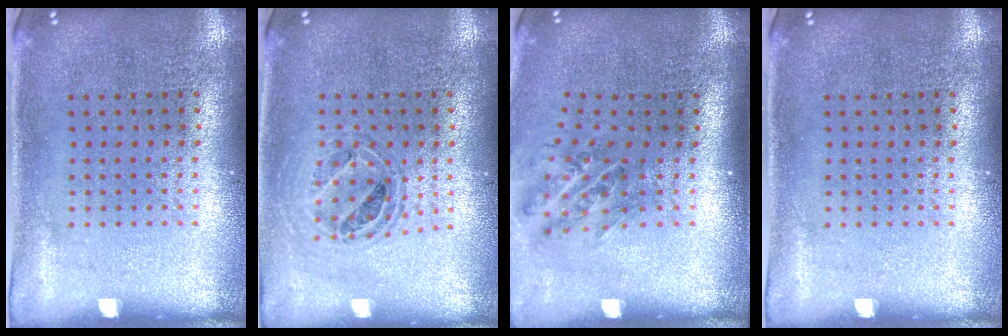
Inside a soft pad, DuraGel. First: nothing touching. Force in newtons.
{"total": 0.8, "press": 0.8, "slide": 0.1}
{"total": 1.1, "press": 1.0, "slide": 0.6}
{"total": 0.0}